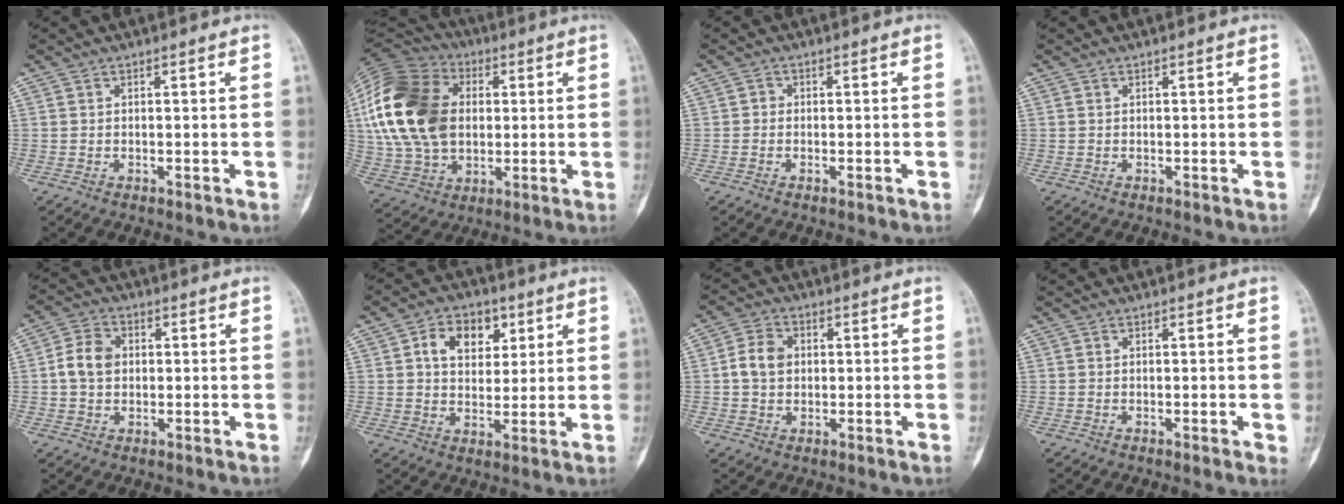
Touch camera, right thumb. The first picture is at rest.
{"total": 24.4, "force": [3.1, 17.3, 17.0], "torque": [-0.339, 0.008, 0.060]}
{"total": 0.8, "force": [-0.3, 0.7, 0.3], "torque": [-0.001, 0.003, -0.011]}
{"total": 0.0}
{"total": 6.4, "force": [0.4, 5.0, 4.0], "torque": [-0.065, 0.012, 0.001]}
{"total": 9.2, "force": [3.3, 6.6, 5.6], "torque": [-0.052, -0.004, 0.052]}
{"total": 5.7, "force": [0.4, 4.5, 3.5], "torque": [-0.056, 0.011, 0.003]}
{"total": 1.5, "force": [-0.2, 0.4, 1.4], "torque": [-0.016, -0.003, -0.002]}